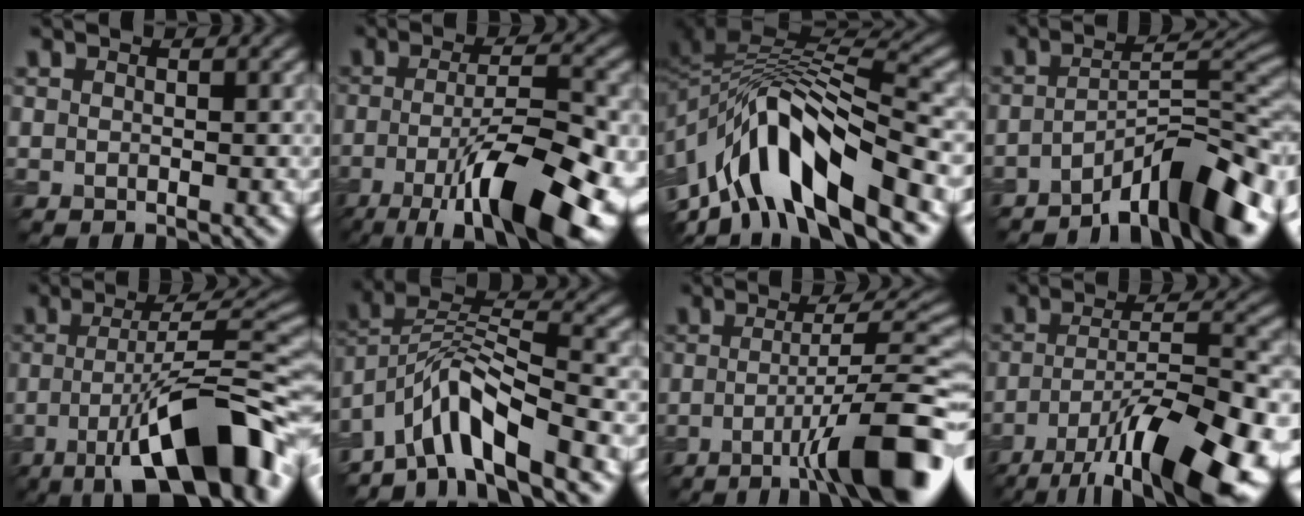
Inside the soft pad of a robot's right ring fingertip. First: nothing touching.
{"total": 12.3, "force": [-5.6, 3.6, 10.4], "torque": [-0.182, -0.006, -0.083]}
{"total": 11.5, "force": [-5.0, 4.7, 9.2], "torque": [-0.165, 0.017, -0.076]}
{"total": 9.4, "force": [-6.0, 1.9, 6.9], "torque": [-0.095, 0.019, -0.100]}
{"total": 12.5, "force": [-5.6, 3.1, 10.8], "torque": [-0.170, 0.006, -0.084]}
{"total": 7.9, "force": [-5.8, 2.3, 4.9], "torque": [-0.078, 0.015, -0.113]}
{"total": 10.7, "force": [-4.5, 1.7, 9.5], "torque": [-0.126, 0.014, -0.067]}
{"total": 14.7, "force": [-9.3, 4.6, 10.5], "torque": [-0.190, -0.005, -0.129]}